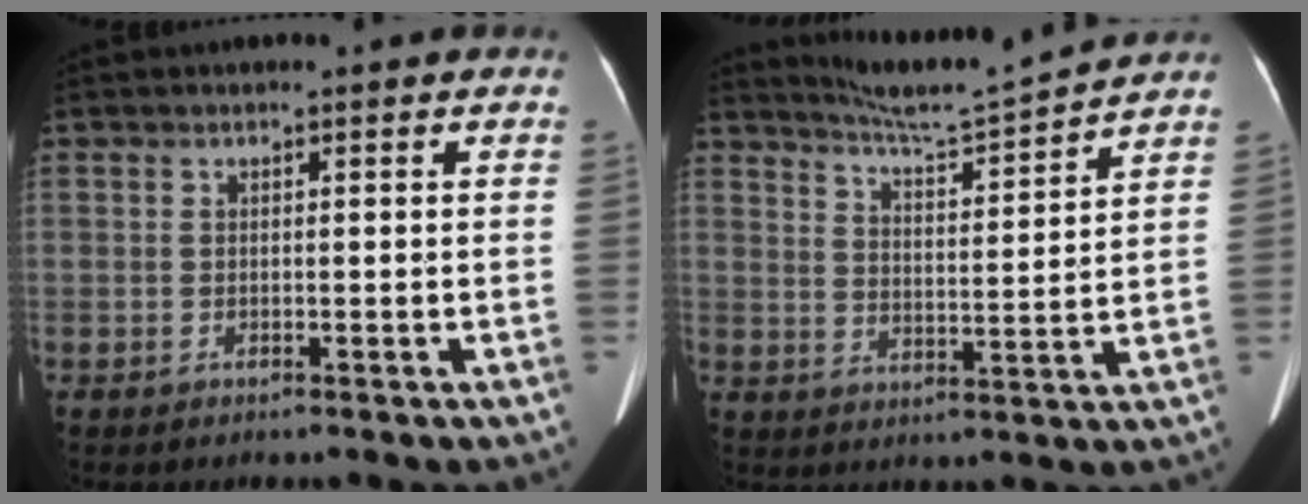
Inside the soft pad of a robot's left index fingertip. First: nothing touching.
{"total": 10.0, "force": [9.6, -1.7, 2.2], "torque": [-0.052, -0.013, 0.154]}